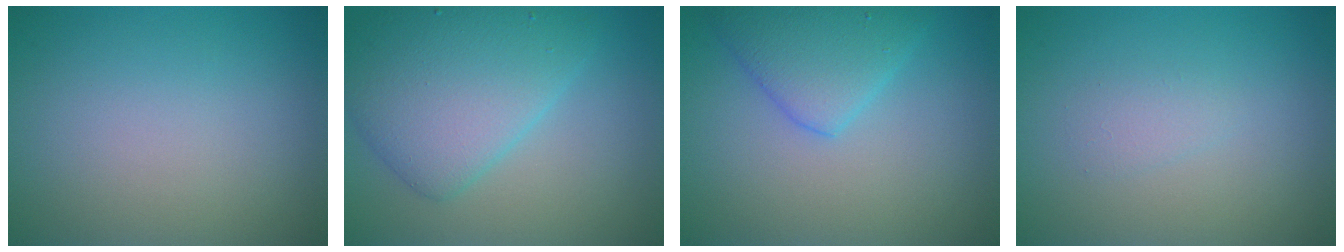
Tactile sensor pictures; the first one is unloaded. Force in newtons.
{"total": 6.6, "press": 6.6, "slide": 0.1}
{"total": 4.0, "press": 4.0, "slide": 0.2}
{"total": 1.0, "press": 1.0, "slide": 0.0}